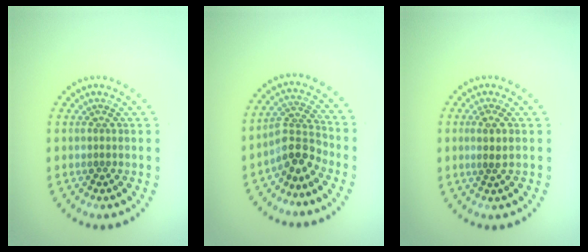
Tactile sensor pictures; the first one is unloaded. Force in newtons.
{"total": 3.4, "press": 2.8, "slide": 1.9}
{"total": 1.3, "press": 1.1, "slide": 0.7}